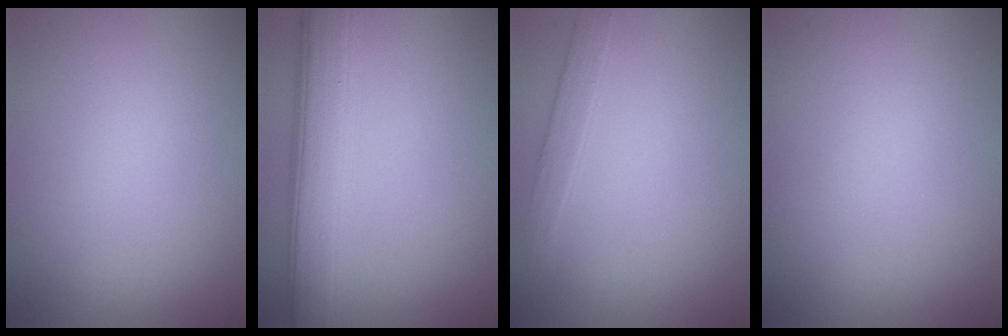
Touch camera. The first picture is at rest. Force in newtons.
{"total": 6.5, "press": 6.5, "slide": 0.1}
{"total": 1.5, "press": 1.5, "slide": 0.0}
{"total": 0.0}